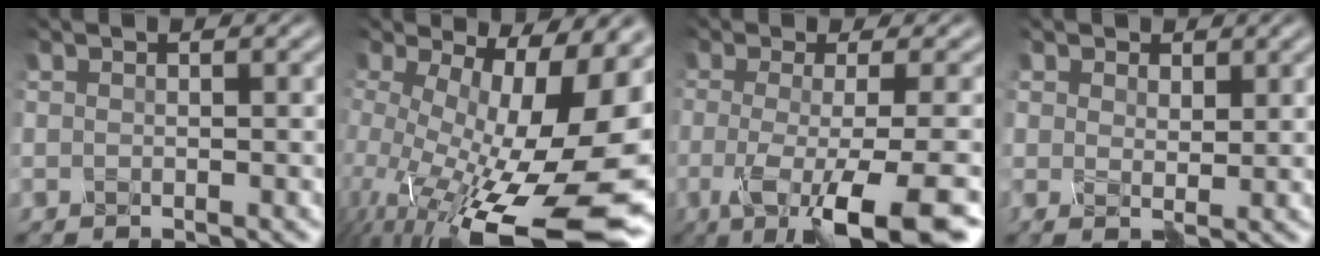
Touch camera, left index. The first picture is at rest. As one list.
[{"total": 17.7, "force": [-2.5, 6.3, 16.4], "torque": [-0.250, -0.028, -0.024]}, {"total": 9.5, "force": [-3.7, 3.0, 8.2], "torque": [-0.105, -0.006, -0.058]}, {"total": 1.8, "force": [1.4, 1.2, -0.1], "torque": [0.002, 0.007, 0.018]}]